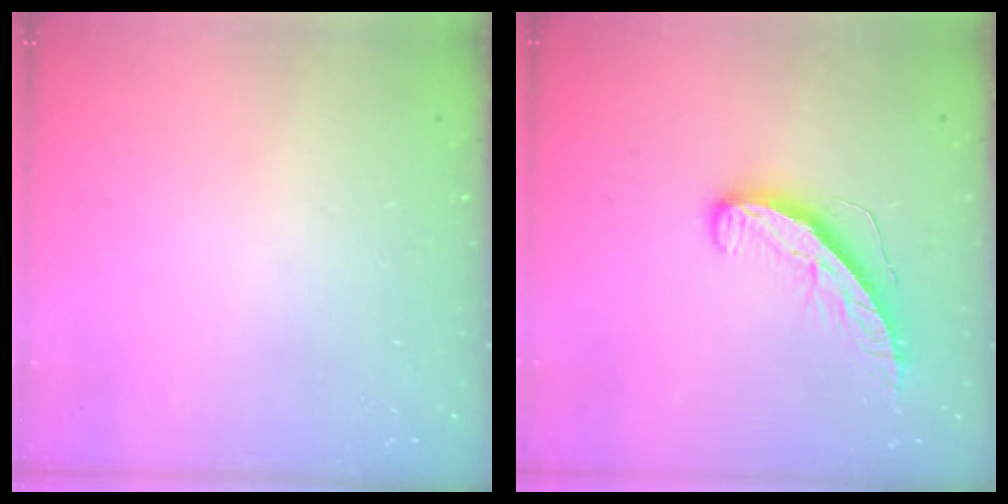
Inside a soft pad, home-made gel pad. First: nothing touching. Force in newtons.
{"total": 9.3, "press": 9.3, "slide": 0.2}